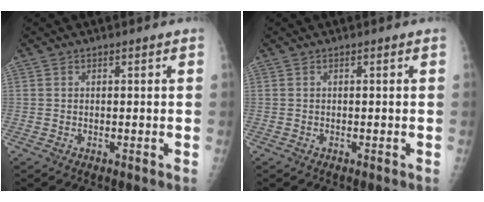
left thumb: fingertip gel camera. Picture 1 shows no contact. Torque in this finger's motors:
{"motor_torque": [0.08, 0.09, -0.01, 0.00, 0.00]}